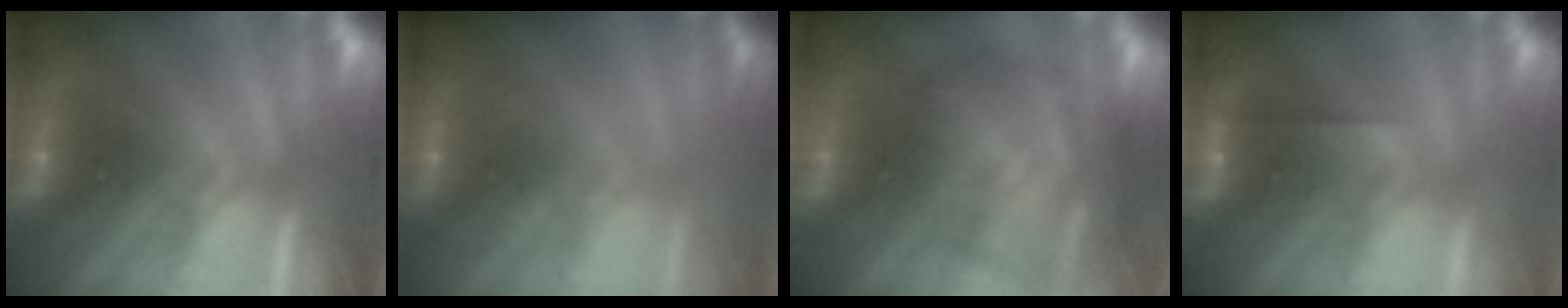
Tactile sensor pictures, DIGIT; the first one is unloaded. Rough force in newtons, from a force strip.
{"total": 2.4}
{"total": 9.8}
{"total": 2.6}